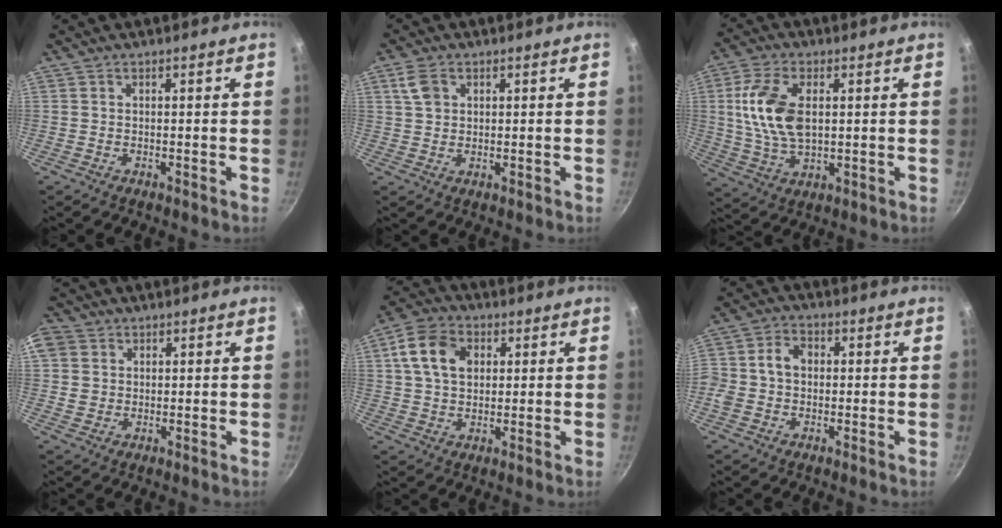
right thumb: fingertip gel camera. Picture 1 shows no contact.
{"total": 4.3, "force": [1.6, 3.1, 2.6], "torque": [-0.042, 0.000, 0.030]}
{"total": 12.7, "force": [2.1, 7.2, 10.3], "torque": [-0.192, -0.002, 0.039]}
{"total": 5.4, "force": [1.3, 4.9, 1.8], "torque": [-0.010, -0.005, 0.013]}
{"total": 10.4, "force": [2.9, 7.5, 6.6], "torque": [-0.110, 0.008, 0.039]}
{"total": 6.6, "force": [0.0, 5.4, 3.8], "torque": [-0.052, 0.017, -0.015]}